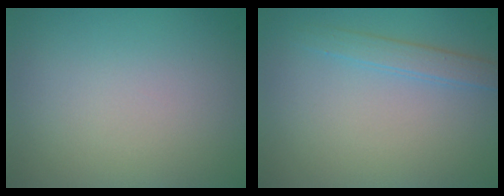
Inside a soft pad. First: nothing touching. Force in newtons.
{"total": 1.7, "press": 1.7, "slide": 0.0}